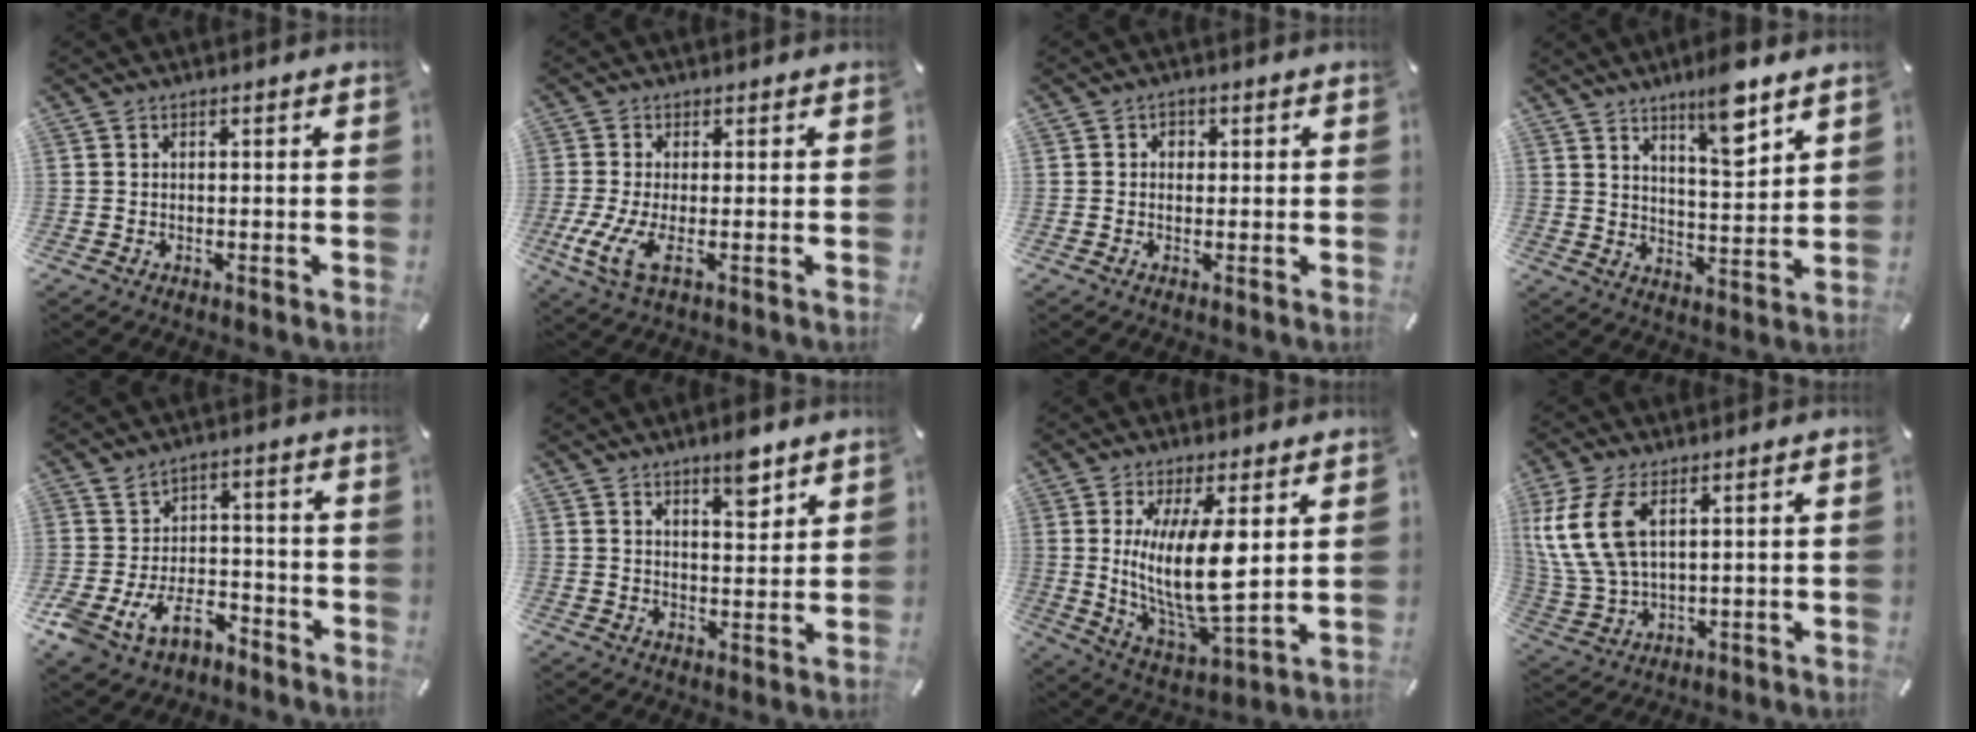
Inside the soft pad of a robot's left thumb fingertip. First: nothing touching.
{"total": 7.0, "force": [-1.2, 2.1, 6.6], "torque": [-0.156, -0.026, -0.022]}
{"total": 1.5, "force": [0.1, 1.4, 0.5], "torque": [-0.004, 0.006, -0.004]}
{"total": 10.2, "force": [7.7, 2.2, 6.3], "torque": [-0.087, -0.052, 0.126]}
{"total": 10.6, "force": [-4.8, 7.3, 6.0], "torque": [-0.105, 0.025, -0.085]}
{"total": 5.8, "force": [4.6, 1.9, 3.1], "torque": [-0.030, -0.033, 0.074]}
{"total": 16.3, "force": [3.2, 6.0, 14.8], "torque": [-0.292, -0.023, 0.051]}
{"total": 12.4, "force": [4.9, 6.8, 9.1], "torque": [-0.219, -0.008, 0.087]}